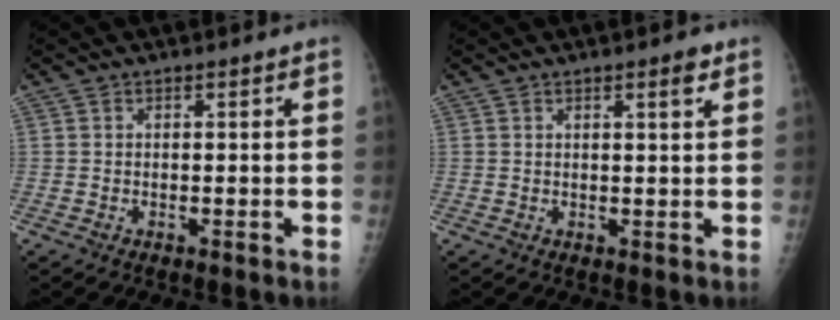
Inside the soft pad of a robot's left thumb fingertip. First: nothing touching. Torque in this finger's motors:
{"motor_torque": [-0.44, -0.09, 0.02, -0.03, 0.04]}